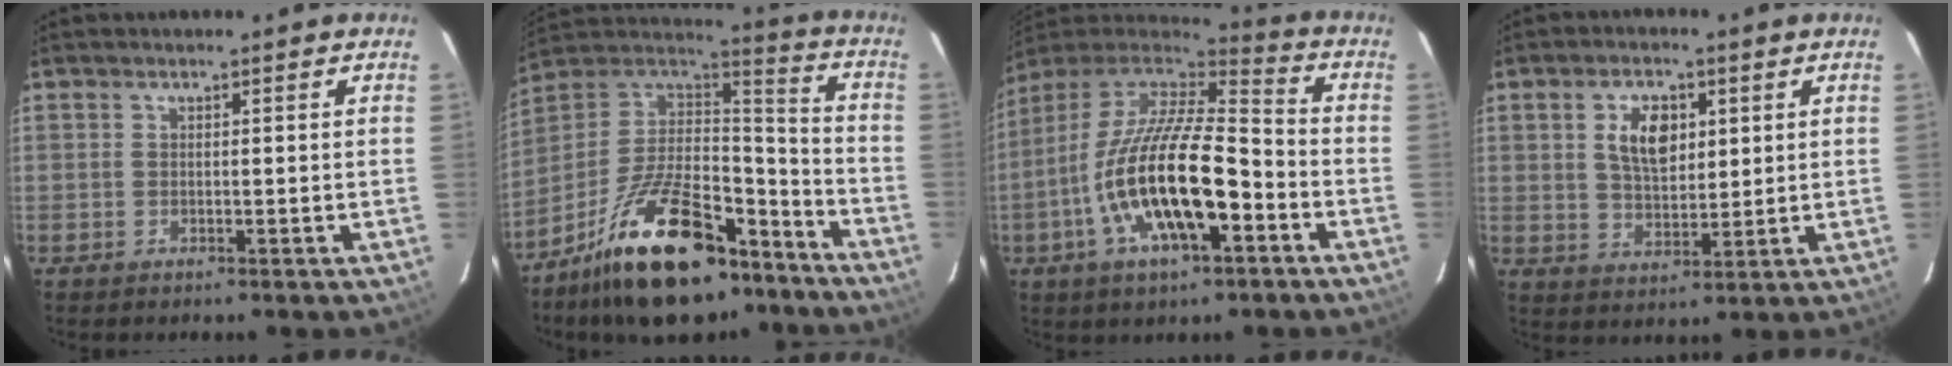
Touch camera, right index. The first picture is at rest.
{"total": 25.0, "force": [-16.1, 11.0, 15.7], "torque": [-0.292, 0.008, -0.251]}
{"total": 21.6, "force": [-7.4, 7.3, 18.9], "torque": [-0.358, -0.026, -0.136]}
{"total": 7.5, "force": [2.4, 4.2, 5.8], "torque": [-0.104, 0.010, 0.047]}